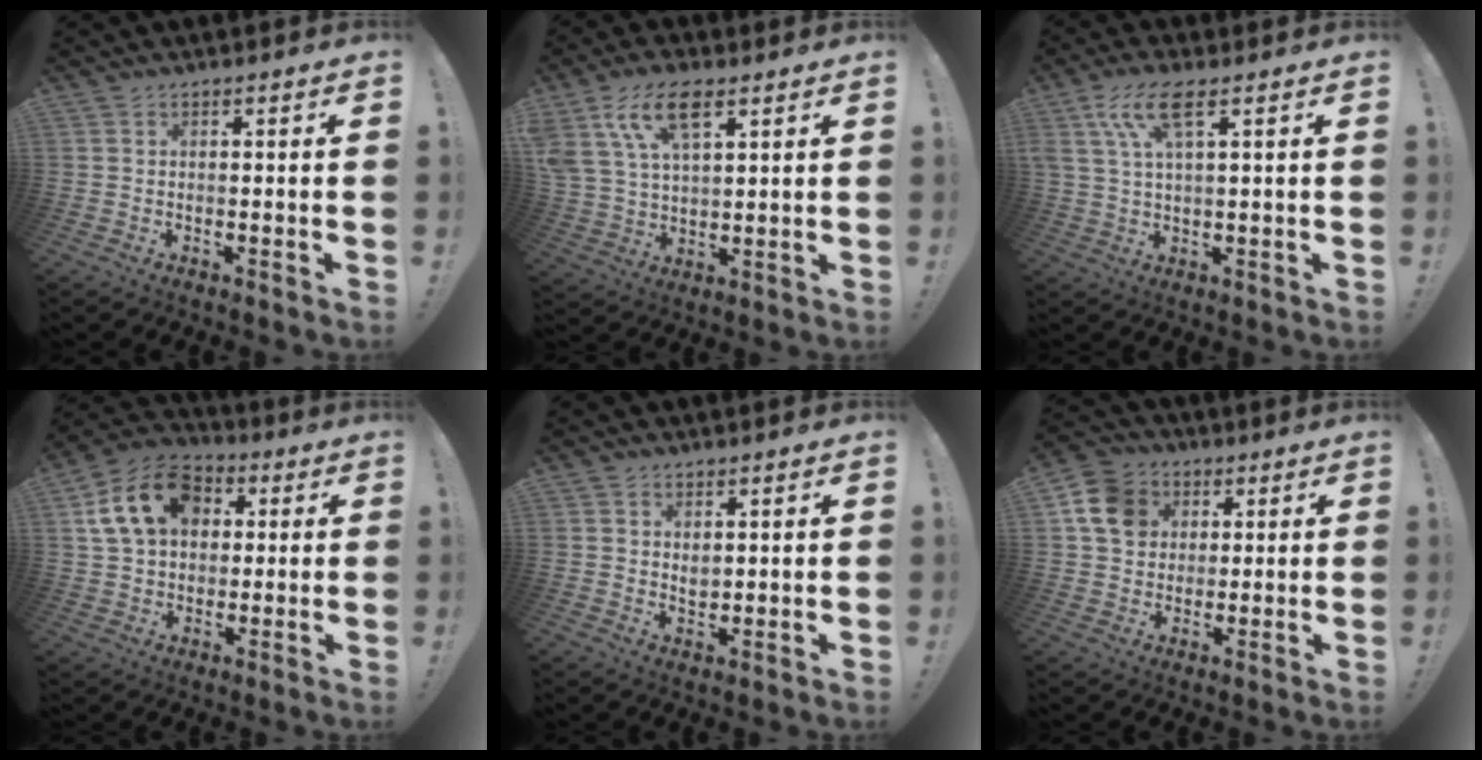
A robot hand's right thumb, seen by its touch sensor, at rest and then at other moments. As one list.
[{"total": 12.7, "force": [6.9, 6.3, 8.7], "torque": [-0.175, -0.012, 0.130]}, {"total": 9.1, "force": [4.4, 2.5, 7.6], "torque": [-0.152, -0.002, 0.086]}, {"total": 16.7, "force": [5.0, 12.2, 10.2], "torque": [-0.158, -0.001, 0.098]}, {"total": 3.1, "force": [1.6, 2.4, 1.4], "torque": [-0.013, -0.009, 0.026]}, {"total": 12.6, "force": [3.9, 10.8, 5.3], "torque": [-0.063, -0.007, 0.079]}]